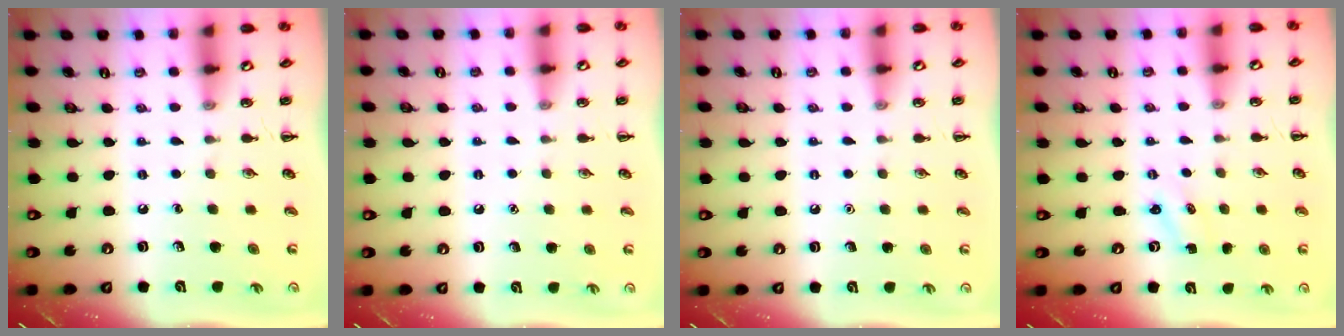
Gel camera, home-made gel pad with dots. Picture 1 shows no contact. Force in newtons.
{"total": 1.5, "press": 1.4, "slide": 0.1}
{"total": 1.6, "press": 1.5, "slide": 0.1}
{"total": 1.3, "press": 1.2, "slide": 0.3}